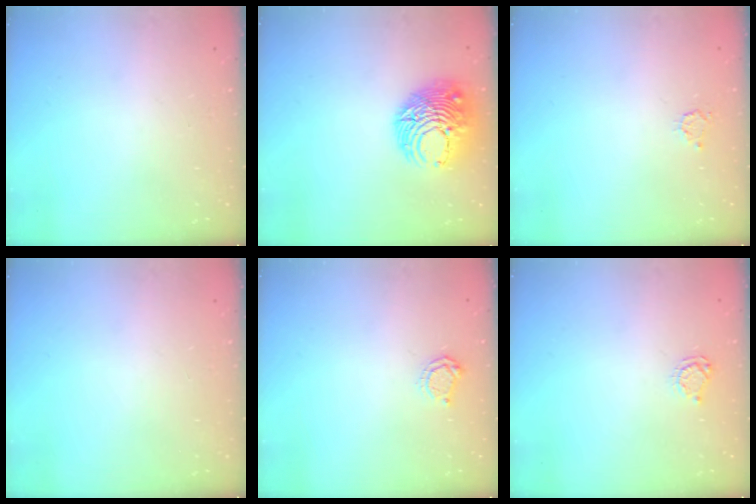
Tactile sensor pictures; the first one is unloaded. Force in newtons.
{"total": 10.7, "press": 10.6, "slide": 1.3}
{"total": 3.0, "press": 3.0, "slide": 0.4}
{"total": 0.0}
{"total": 4.9, "press": 4.9, "slide": 0.6}
{"total": 4.7, "press": 4.7, "slide": 0.6}